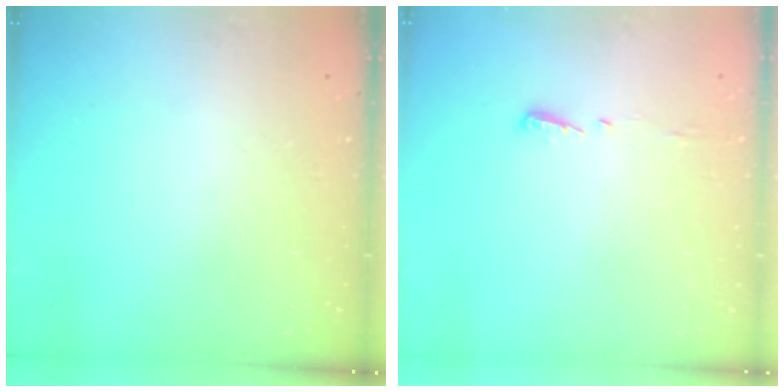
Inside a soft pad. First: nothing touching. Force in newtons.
{"total": 4.0, "press": 3.9, "slide": 0.5}